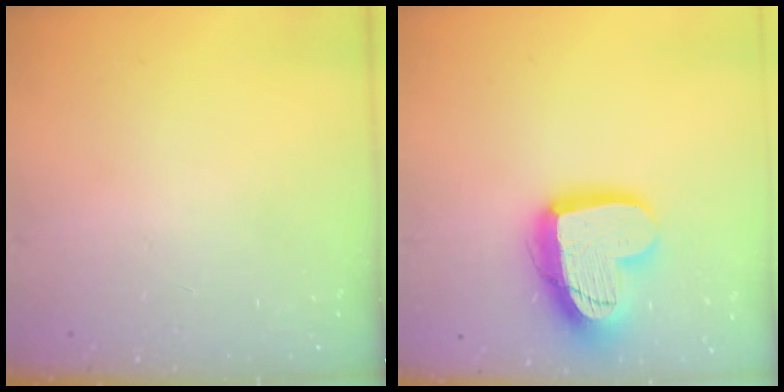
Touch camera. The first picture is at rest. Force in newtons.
{"total": 17.4, "press": 17.4, "slide": 1.4}